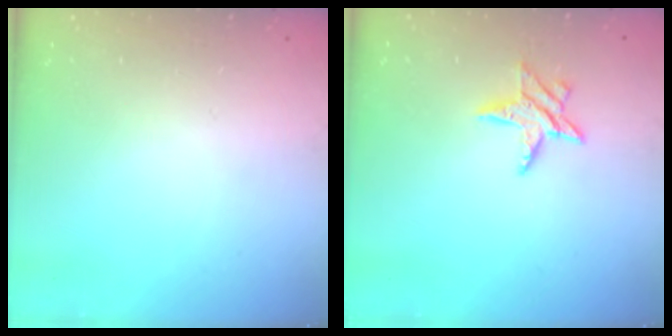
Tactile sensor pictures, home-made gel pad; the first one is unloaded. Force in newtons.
{"total": 6.7, "press": 6.7, "slide": 0.2}